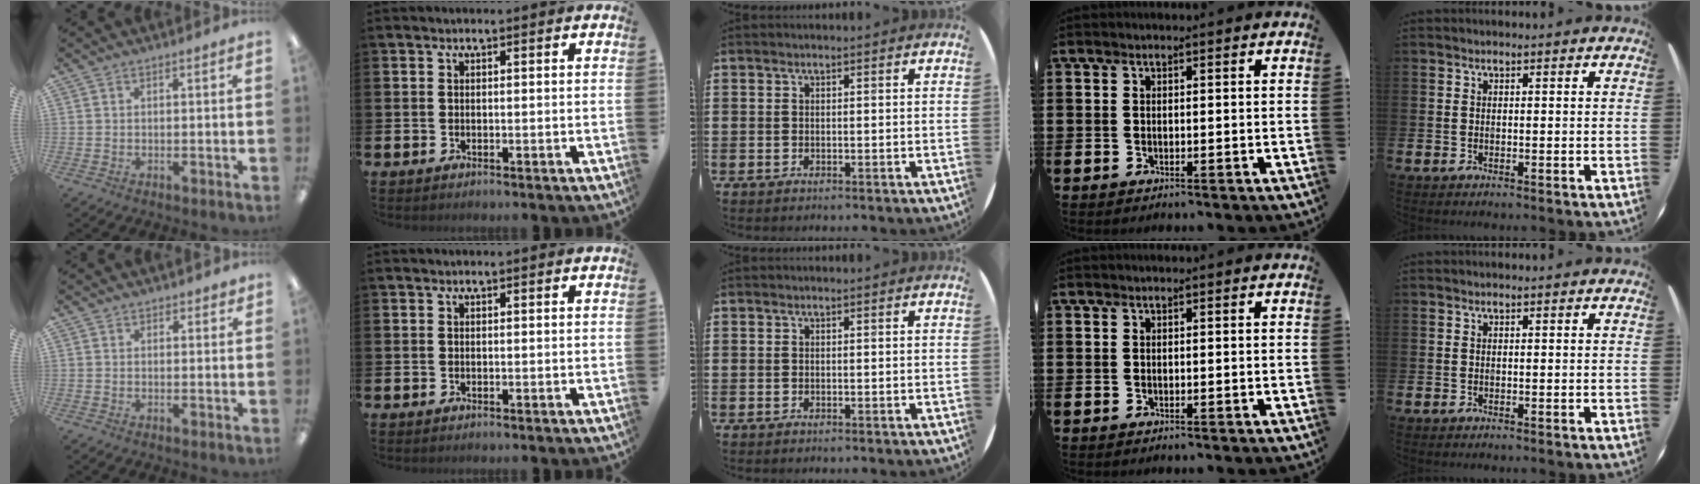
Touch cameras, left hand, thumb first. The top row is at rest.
{"thumb": {"total": 1.6, "force": [1.2, 0.9, 0.2], "torque": [0.003, -0.001, 0.021]}}